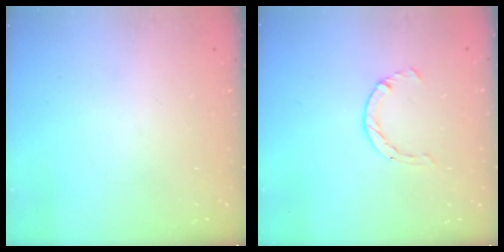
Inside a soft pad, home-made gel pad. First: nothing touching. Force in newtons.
{"total": 2.1, "press": 2.1, "slide": 0.3}